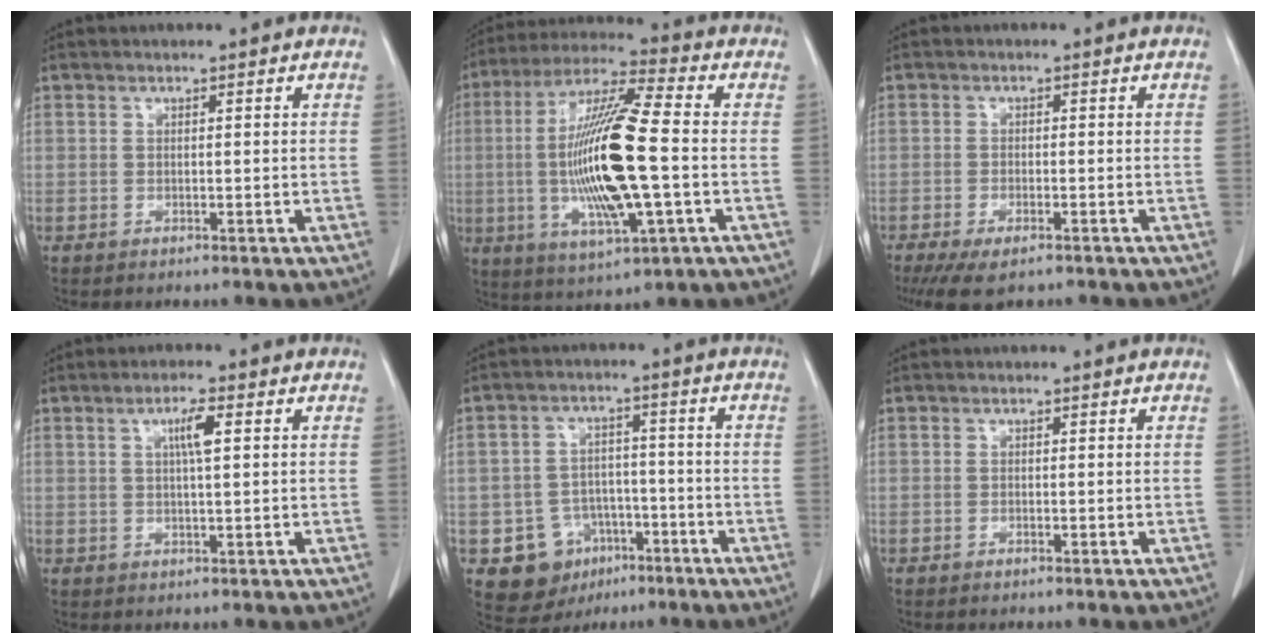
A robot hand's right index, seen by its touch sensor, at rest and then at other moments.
{"total": 18.3, "force": [-1.8, 2.3, 18.0], "torque": [-0.363, -0.005, -0.034]}
{"total": 6.1, "force": [-4.5, 2.0, 3.7], "torque": [-0.060, -0.011, -0.071]}
{"total": 3.4, "force": [1.0, 0.2, 3.3], "torque": [-0.057, 0.002, 0.016]}
{"total": 9.1, "force": [-4.1, 7.9, 2.2], "torque": [-0.036, 0.018, -0.050]}
{"total": 0.0}